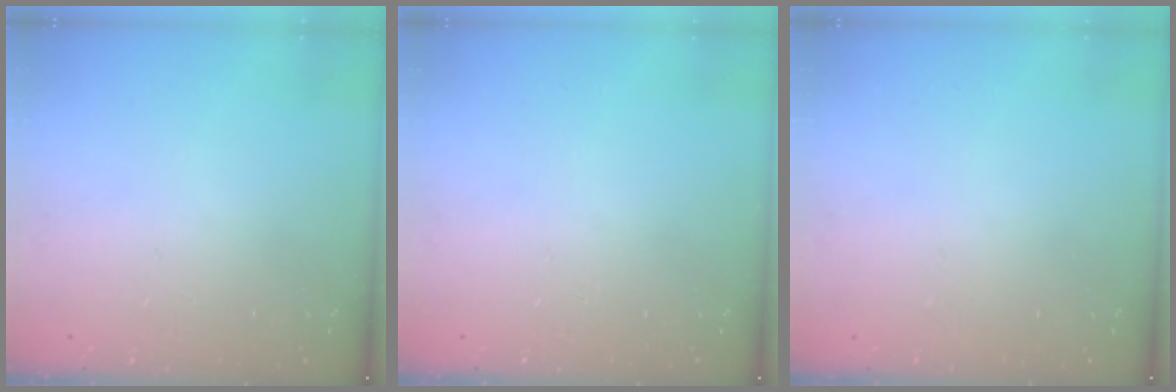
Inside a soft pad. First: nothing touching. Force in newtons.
{"total": 0.0}
{"total": 0.0}